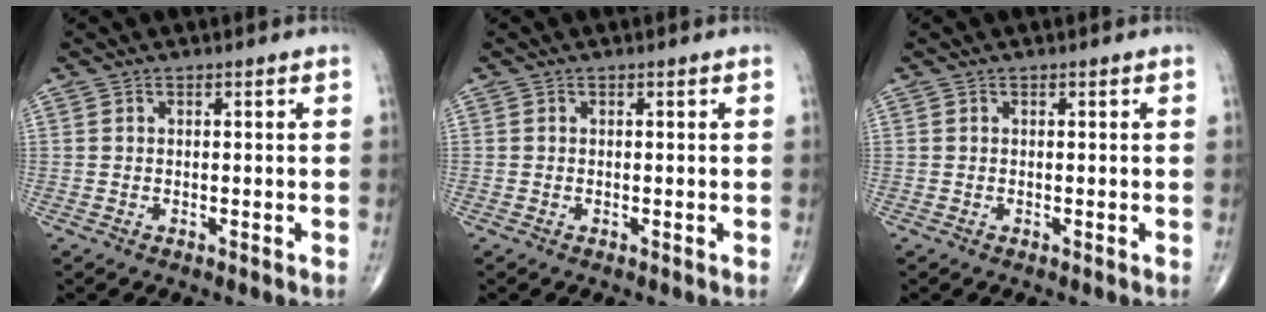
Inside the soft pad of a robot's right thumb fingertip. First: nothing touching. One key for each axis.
{"total": 0.0}
{"total": 0.0}